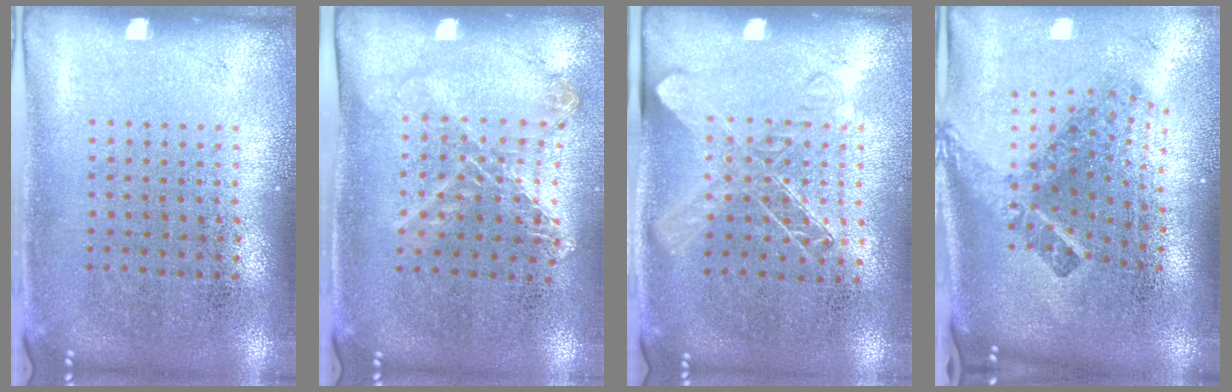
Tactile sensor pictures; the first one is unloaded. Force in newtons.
{"total": 1.1, "press": 1.1, "slide": 0.3}
{"total": 1.4, "press": 1.3, "slide": 0.6}
{"total": 2.7, "press": 1.7, "slide": 2.1}